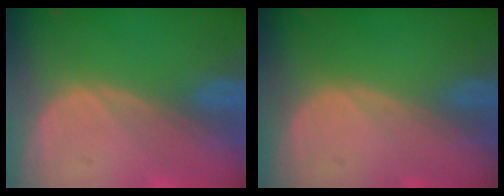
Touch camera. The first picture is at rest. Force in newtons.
{"total": 0.0}